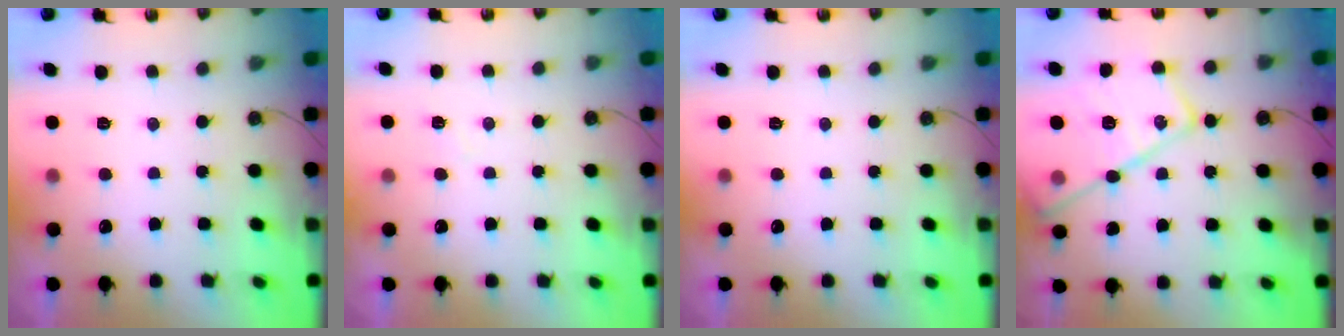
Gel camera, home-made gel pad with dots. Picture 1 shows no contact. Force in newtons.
{"total": 5.4, "press": 5.3, "slide": 0.8}
{"total": 0.0}
{"total": 20.6, "press": 20.5, "slide": 1.7}